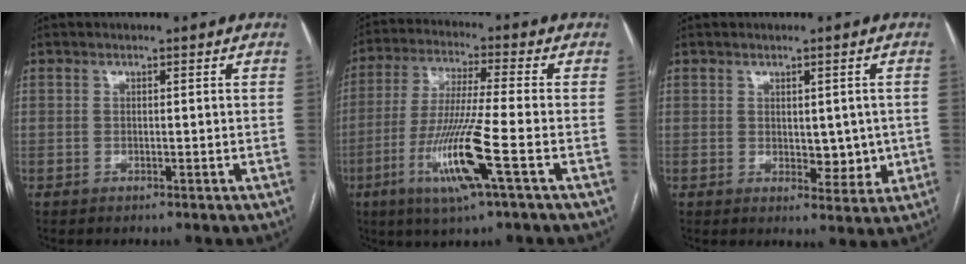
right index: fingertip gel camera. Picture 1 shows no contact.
{"total": 12.6, "force": [-4.9, -0.6, 11.6], "torque": [-0.234, -0.019, -0.093]}
{"total": 4.2, "force": [0.1, 2.5, 3.4], "torque": [-0.036, -0.004, 0.013]}